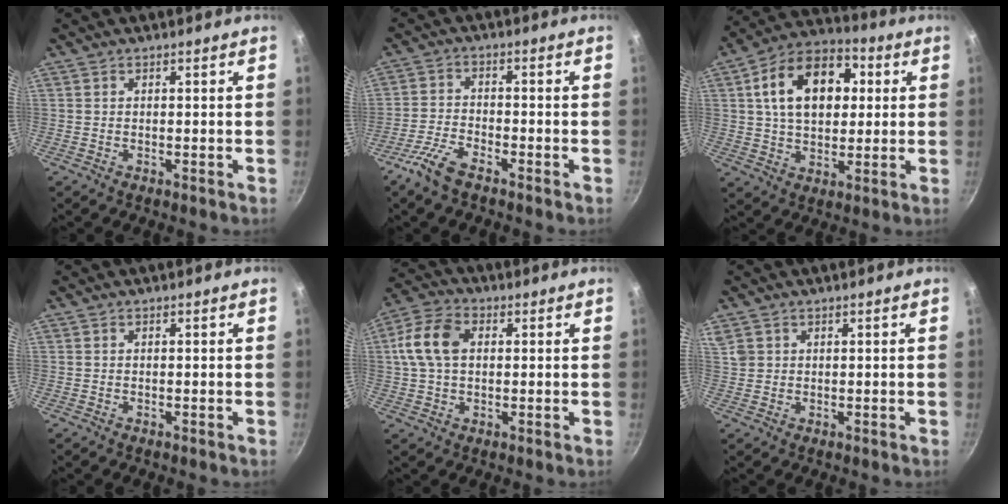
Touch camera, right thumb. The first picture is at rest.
{"total": 5.9, "force": [-4.3, 2.0, 3.6], "torque": [-0.086, 0.025, -0.092]}
{"total": 17.9, "force": [3.9, 11.9, 12.8], "torque": [-0.178, 0.019, 0.051]}
{"total": 0.0}
{"total": 10.0, "force": [1.6, 6.7, 7.2], "torque": [-0.136, 0.019, 0.020]}
{"total": 3.1, "force": [1.5, 2.4, 1.2], "torque": [-0.014, 0.003, 0.033]}